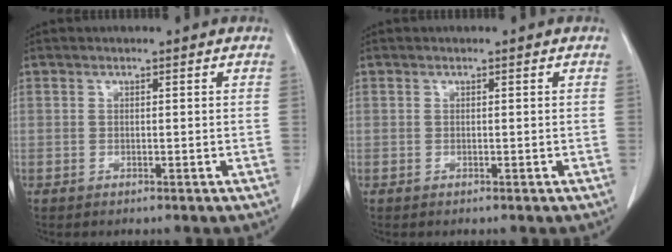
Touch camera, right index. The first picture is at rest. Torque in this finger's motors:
{"motor_torque": [0.00, 0.00, 0.00, 0.00]}